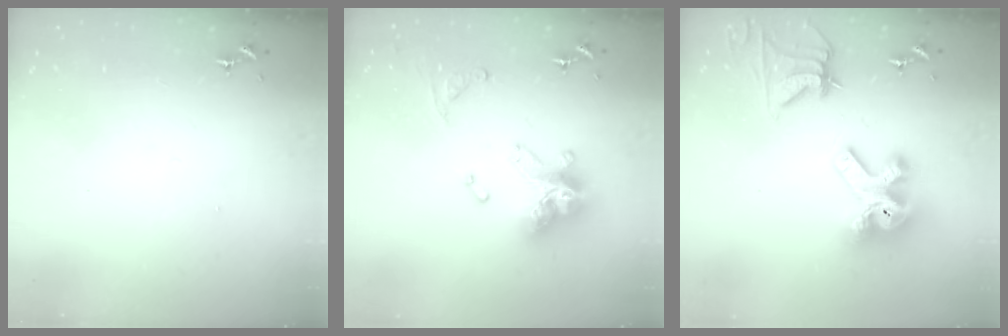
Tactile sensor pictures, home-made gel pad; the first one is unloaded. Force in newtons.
{"total": 17.3, "press": 17.2, "slide": 1.6}
{"total": 17.2, "press": 17.1, "slide": 2.1}